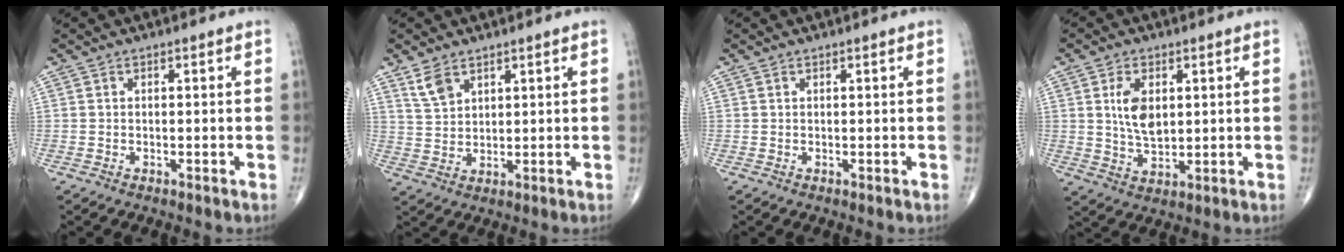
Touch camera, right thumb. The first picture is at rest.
{"total": 4.5, "force": [3.0, 2.4, 2.2], "torque": [-0.036, -0.013, 0.069]}
{"total": 0.0}
{"total": 7.1, "force": [1.7, 4.1, 5.6], "torque": [-0.093, -0.011, 0.036]}